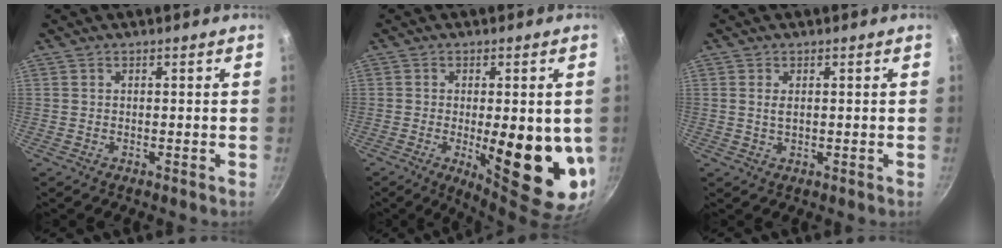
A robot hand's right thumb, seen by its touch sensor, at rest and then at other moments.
{"total": 17.1, "force": [-2.0, 5.6, 16.0], "torque": [-0.197, -0.024, -0.016]}
{"total": 1.8, "force": [0.4, 0.9, 1.4], "torque": [-0.028, 0.000, 0.008]}